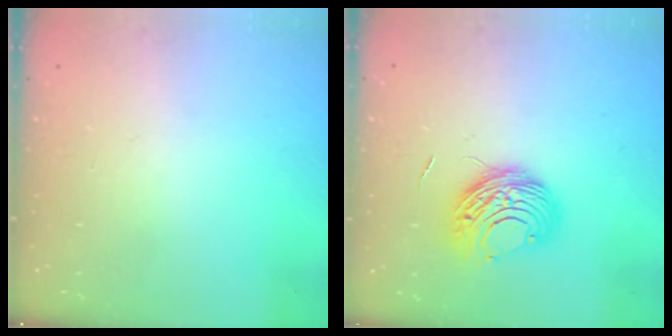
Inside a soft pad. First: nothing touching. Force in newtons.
{"total": 10.4, "press": 10.3, "slide": 1.0}